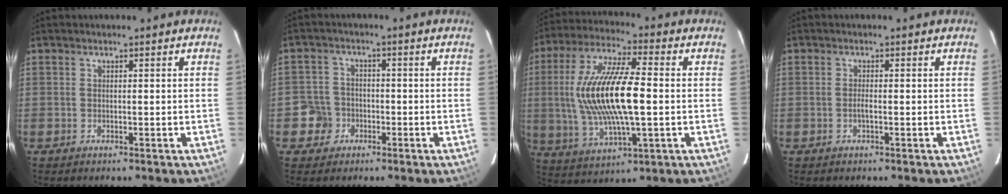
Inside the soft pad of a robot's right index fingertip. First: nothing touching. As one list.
[{"total": 4.8, "force": [-2.0, 4.3, 0.2], "torque": [-0.007, 0.019, -0.038]}, {"total": 18.4, "force": [0.1, 5.5, 17.6], "torque": [-0.345, 0.004, 0.007]}, {"total": 1.0, "force": [-0.4, 0.1, 1.0], "torque": [-0.020, -0.001, -0.008]}]